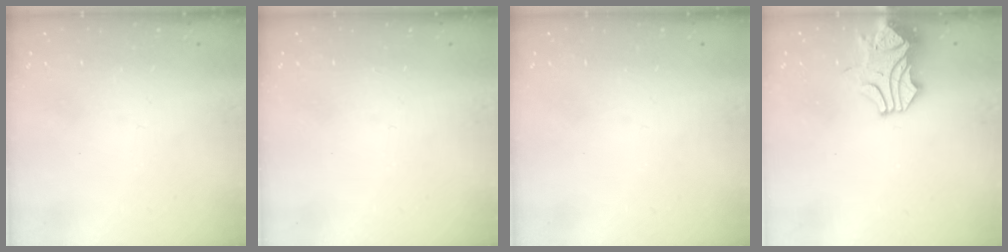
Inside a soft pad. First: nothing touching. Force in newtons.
{"total": 0.0}
{"total": 0.0}
{"total": 1.4, "press": 0.5, "slide": 1.3}